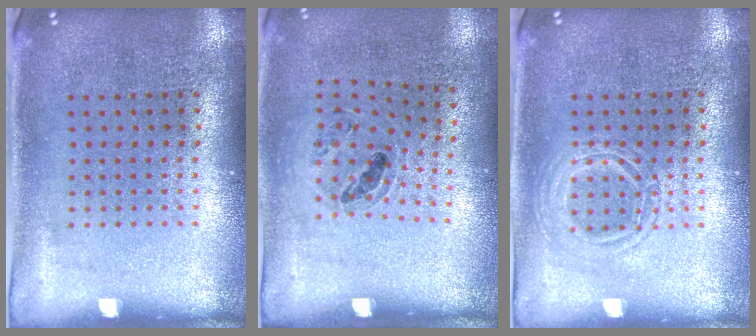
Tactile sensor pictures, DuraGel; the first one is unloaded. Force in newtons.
{"total": 1.0, "press": 0.8, "slide": 0.5}
{"total": 1.9, "press": 1.9, "slide": 0.2}